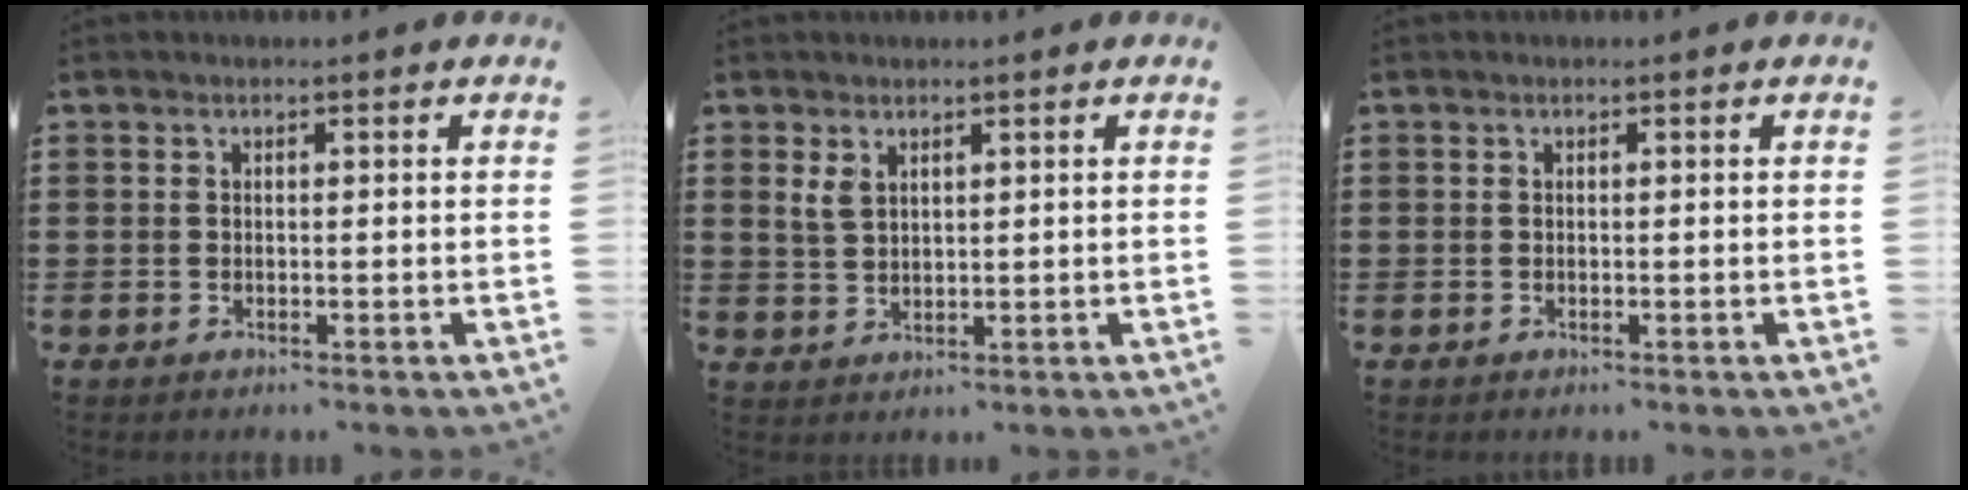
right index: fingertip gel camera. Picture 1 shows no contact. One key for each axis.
{"total": 2.5, "fx": 1.6, "fy": 1.4, "fz": 1.4, "tx": -0.032, "ty": 0.005, "tz": 0.030}
{"total": 0.0}